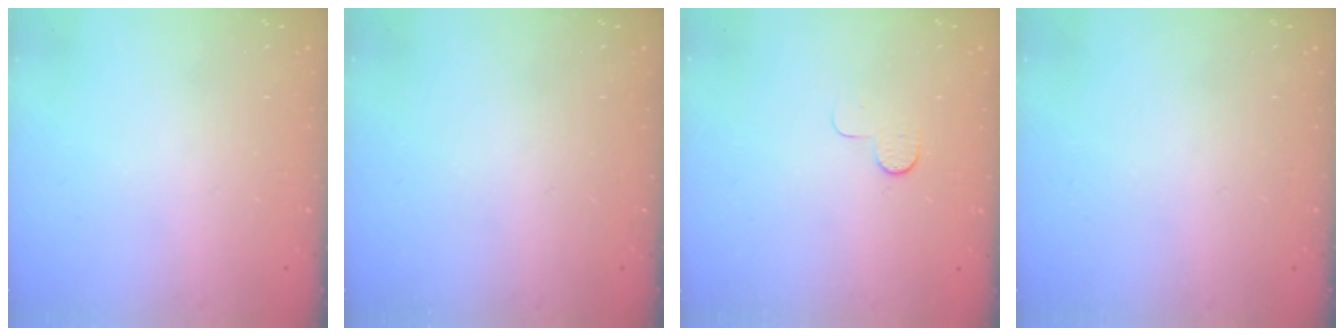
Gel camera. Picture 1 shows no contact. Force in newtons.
{"total": 0.0}
{"total": 5.1, "press": 5.1, "slide": 0.5}
{"total": 0.0}